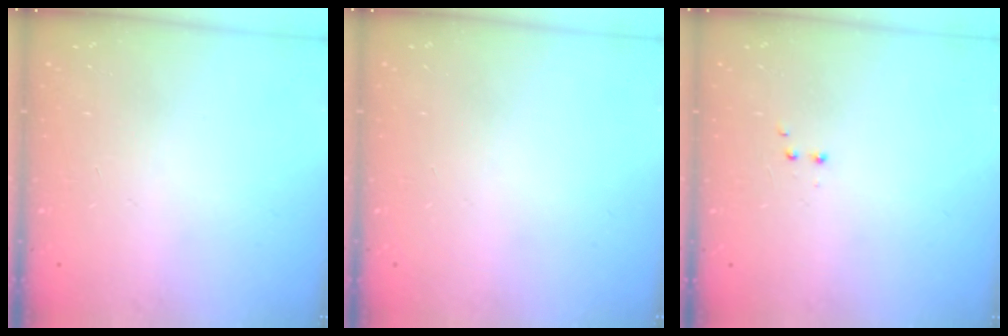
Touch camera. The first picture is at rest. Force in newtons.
{"total": 0.0}
{"total": 1.9, "press": 1.8, "slide": 0.5}